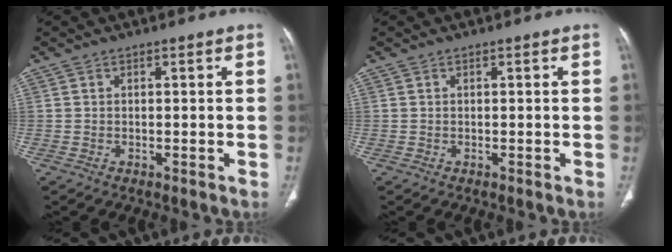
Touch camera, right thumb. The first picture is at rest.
{"total": 0.0}